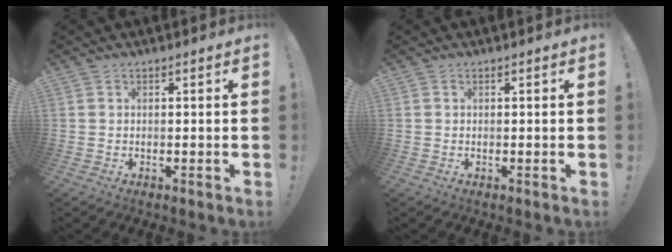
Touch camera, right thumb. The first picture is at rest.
{"total": 0.0}